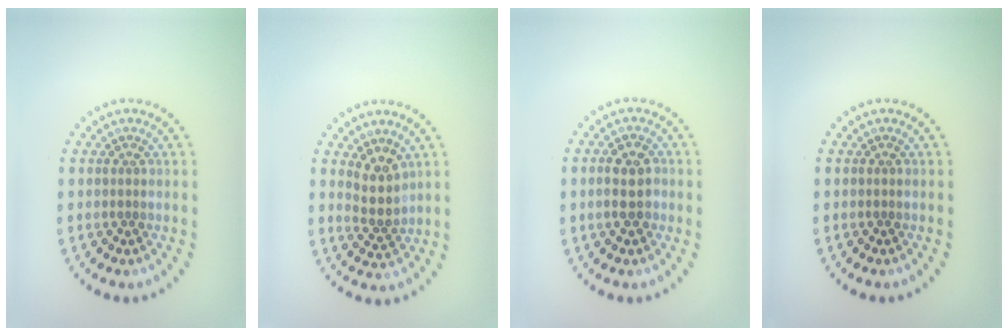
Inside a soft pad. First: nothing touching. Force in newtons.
{"total": 2.5, "press": 1.9, "slide": 1.6}
{"total": 3.0, "press": 2.9, "slide": 0.6}
{"total": 0.0}